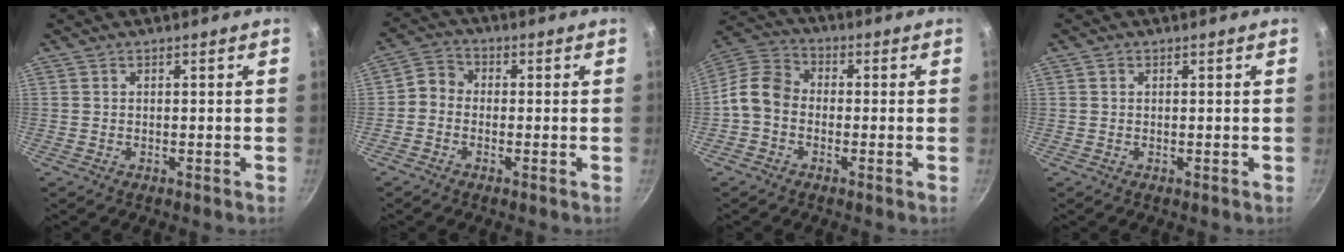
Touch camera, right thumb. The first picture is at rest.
{"total": 3.8, "force": [-1.1, 3.1, 1.8], "torque": [-0.023, 0.022, -0.038]}
{"total": 8.2, "force": [-1.8, 6.4, 4.8], "torque": [-0.075, 0.034, -0.060]}
{"total": 0.6, "force": [0.2, 0.6, 0.2], "torque": [-0.003, 0.003, 0.002]}